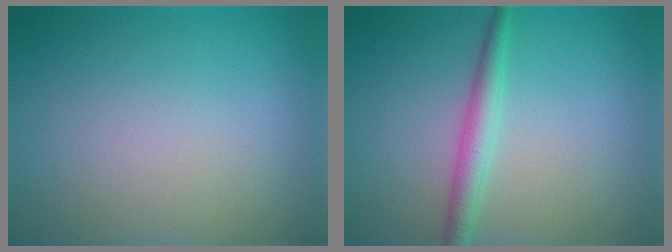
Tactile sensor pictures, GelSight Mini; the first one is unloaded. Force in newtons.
{"total": 2.4, "press": 2.4, "slide": 0.1}